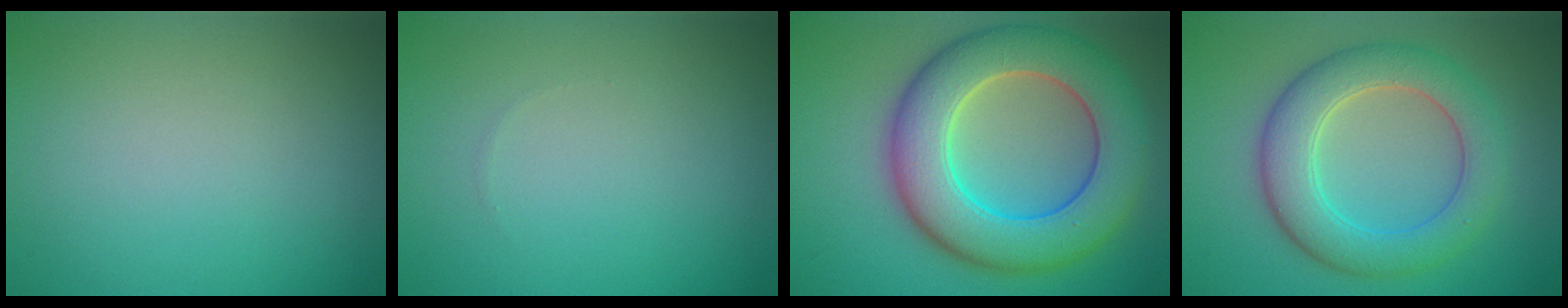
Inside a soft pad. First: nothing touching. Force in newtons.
{"total": 0.0}
{"total": 10.6, "press": 10.6, "slide": 0.5}
{"total": 6.4, "press": 6.4, "slide": 0.2}